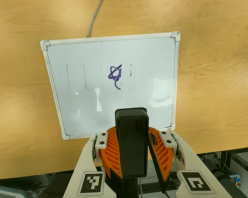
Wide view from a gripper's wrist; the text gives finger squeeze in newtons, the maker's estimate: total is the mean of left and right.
{"total": 9.6, "left": 10.1, "right": 9.0}